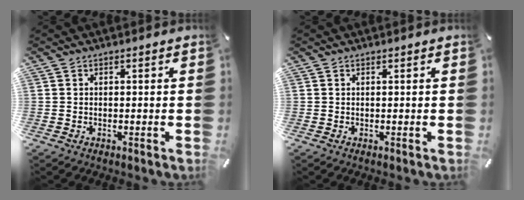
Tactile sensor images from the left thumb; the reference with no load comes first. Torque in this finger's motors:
{"motor_torque": [-0.38, -0.38, -0.12, 0.04, -0.02]}